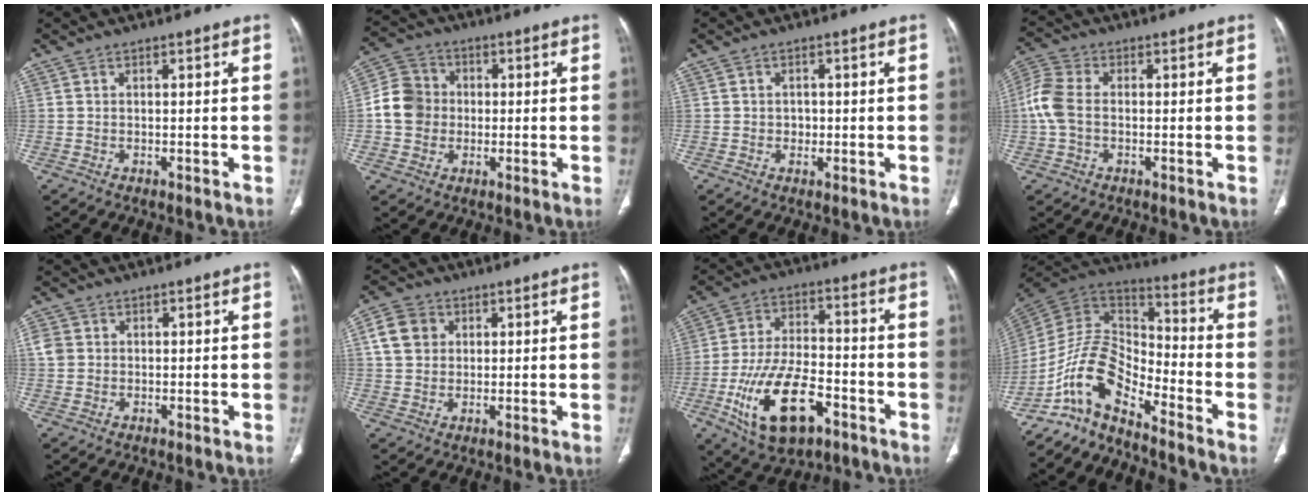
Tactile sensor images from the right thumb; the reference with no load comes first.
{"total": 8.8, "force": [-0.4, 8.0, 3.5], "torque": [-0.046, 0.022, -0.016]}
{"total": 2.0, "force": [-0.2, 1.8, 0.9], "torque": [0.000, 0.005, -0.004]}
{"total": 6.8, "force": [-0.5, 4.5, 5.0], "torque": [-0.127, 0.017, -0.016]}
{"total": 3.0, "force": [0.5, 2.7, 1.2], "torque": [-0.020, 0.007, 0.012]}
{"total": 6.9, "force": [2.0, 5.7, 3.2], "torque": [-0.040, 0.002, 0.036]}
{"total": 19.2, "force": [-8.3, 9.8, 14.3], "torque": [-0.253, 0.035, -0.133]}
{"total": 12.6, "force": [-9.0, 4.8, 7.4], "torque": [-0.132, 0.093, -0.180]}